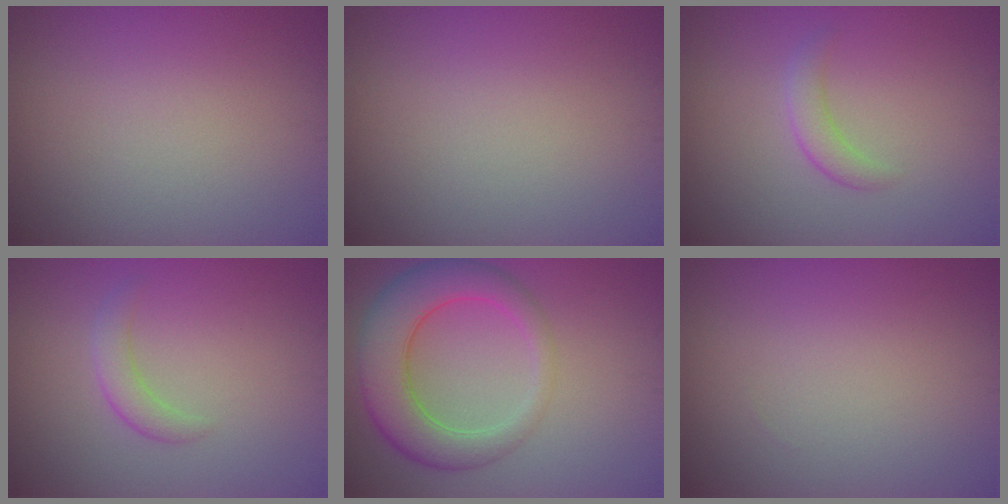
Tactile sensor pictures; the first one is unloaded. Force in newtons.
{"total": 0.0}
{"total": 1.7, "press": 1.7, "slide": 0.1}
{"total": 1.8, "press": 1.8, "slide": 0.0}
{"total": 6.6, "press": 6.6, "slide": 0.3}
{"total": 0.0}